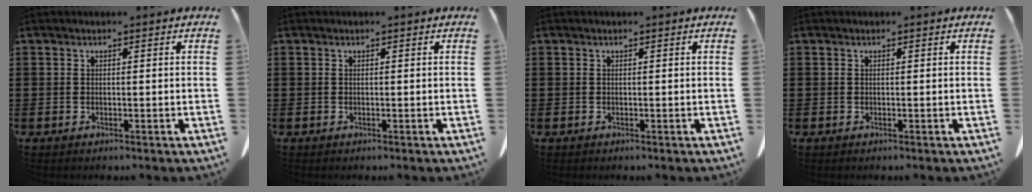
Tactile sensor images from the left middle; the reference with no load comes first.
{"total": 0.0}
{"total": 0.0}
{"total": 0.0}